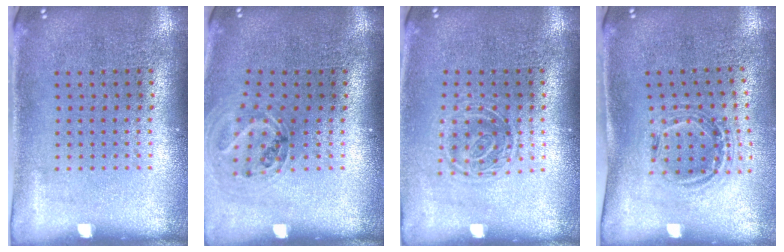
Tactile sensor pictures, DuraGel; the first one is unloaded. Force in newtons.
{"total": 1.1, "press": 1.1, "slide": 0.3}
{"total": 1.3, "press": 1.1, "slide": 0.7}
{"total": 1.0, "press": 1.0, "slide": 0.1}